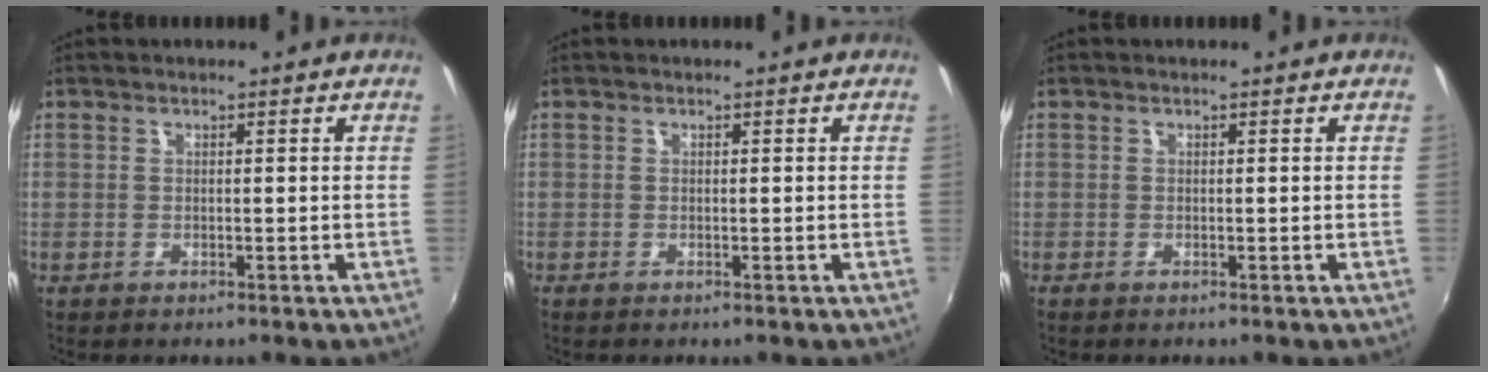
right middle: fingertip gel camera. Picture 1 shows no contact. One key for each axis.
{"total": 0.0}
{"total": 0.0}